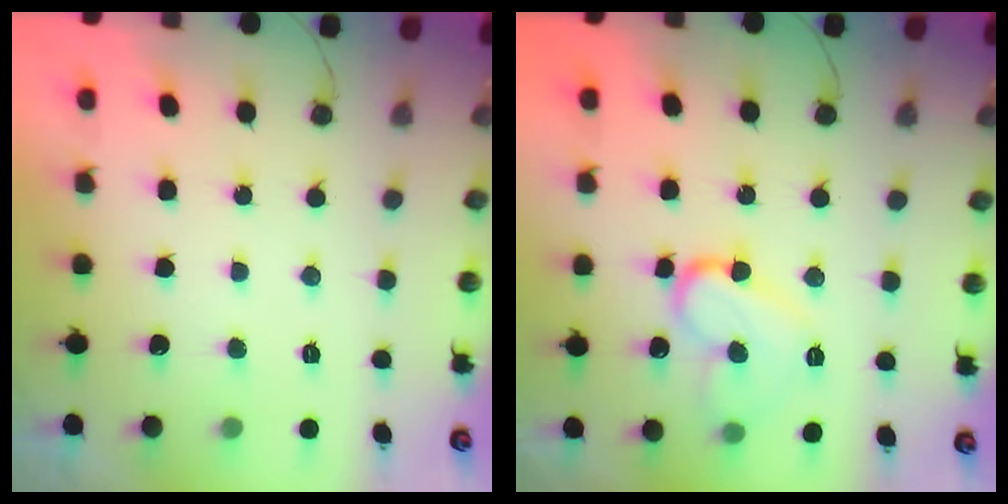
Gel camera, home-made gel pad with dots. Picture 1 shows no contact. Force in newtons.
{"total": 12.6, "press": 12.5, "slide": 1.4}